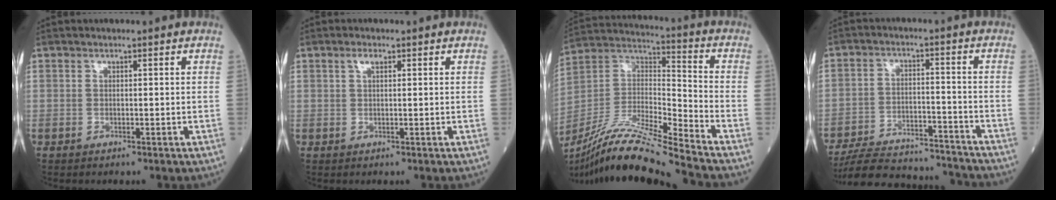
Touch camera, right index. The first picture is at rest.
{"total": 1.4, "force": [0.7, 0.5, 1.1], "torque": [-0.024, 0.006, 0.014]}
{"total": 18.7, "force": [-16.5, -1.3, 8.9], "torque": [-0.188, -0.003, -0.305]}
{"total": 16.5, "force": [-15.7, 2.9, 3.9], "torque": [-0.078, 0.009, -0.232]}